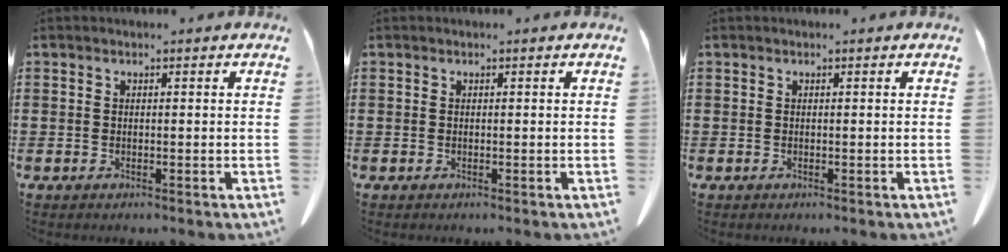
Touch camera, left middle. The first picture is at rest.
{"total": 0.0}
{"total": 0.0}